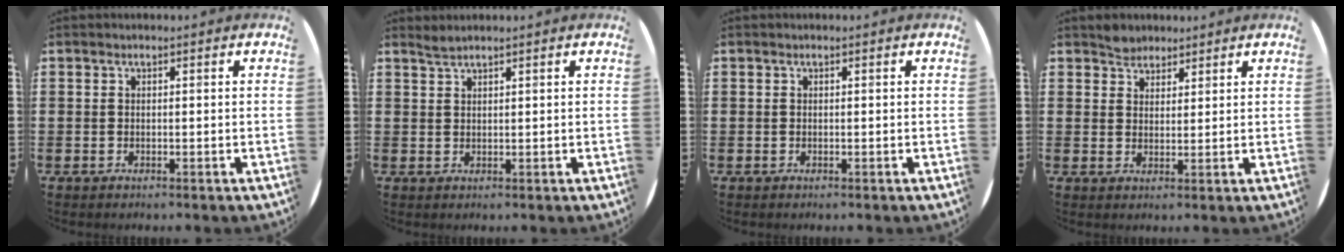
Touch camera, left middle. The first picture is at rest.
{"total": 1.2, "force": [1.2, -0.1, 0.3], "torque": [-0.006, 0.000, 0.022]}
{"total": 0.0}
{"total": 2.8, "force": [2.5, 1.2, -0.2], "torque": [0.006, 0.001, 0.048]}